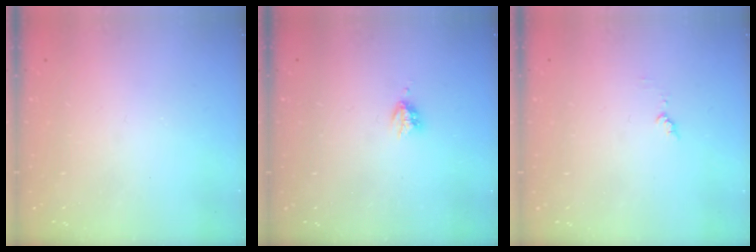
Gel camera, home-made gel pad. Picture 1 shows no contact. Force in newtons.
{"total": 3.6, "press": 3.6, "slide": 0.5}
{"total": 5.2, "press": 5.2, "slide": 0.5}